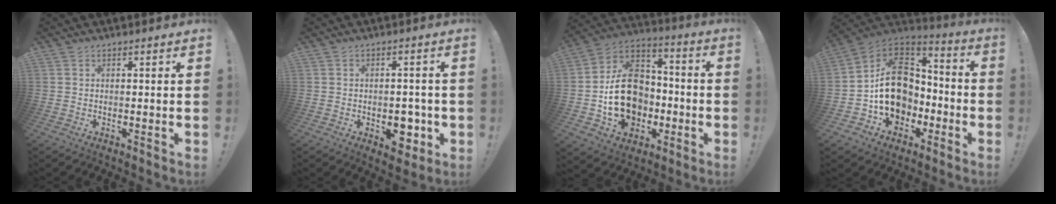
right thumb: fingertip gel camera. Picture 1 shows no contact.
{"total": 8.1, "force": [-2.5, 5.6, 5.3], "torque": [-0.048, 0.017, -0.034]}
{"total": 20.7, "force": [-4.2, 16.3, 12.0], "torque": [-0.190, 0.035, -0.055]}
{"total": 19.2, "force": [-1.3, 15.4, 11.4], "torque": [-0.173, 0.018, -0.005]}